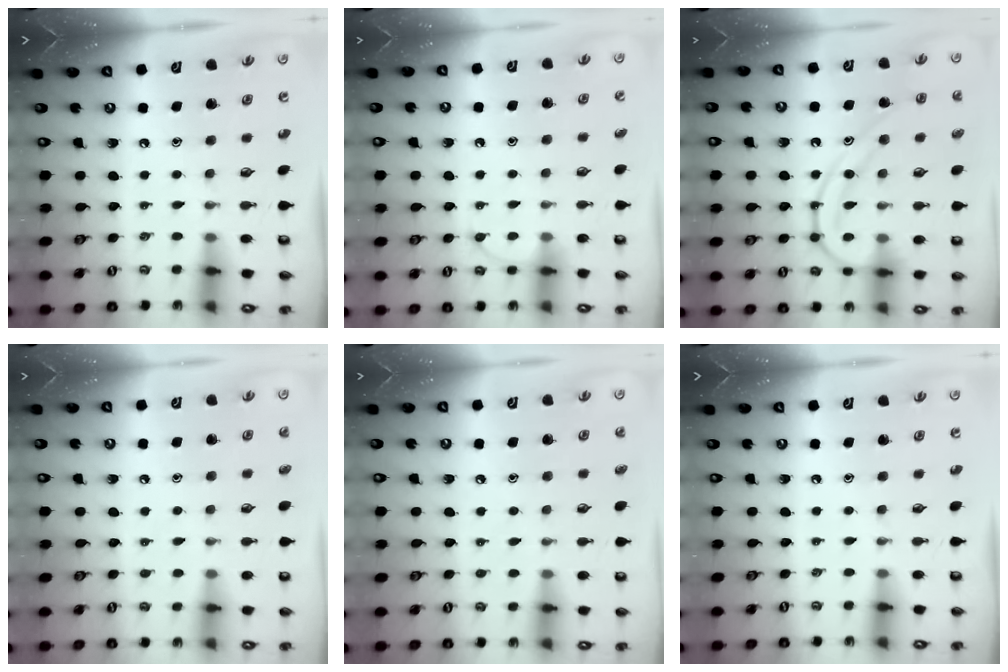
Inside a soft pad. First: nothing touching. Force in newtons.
{"total": 5.8, "press": 5.8, "slide": 0.6}
{"total": 13.7, "press": 13.6, "slide": 0.8}
{"total": 4.9, "press": 4.9, "slide": 0.5}
{"total": 5.6, "press": 5.6, "slide": 0.6}
{"total": 0.0}